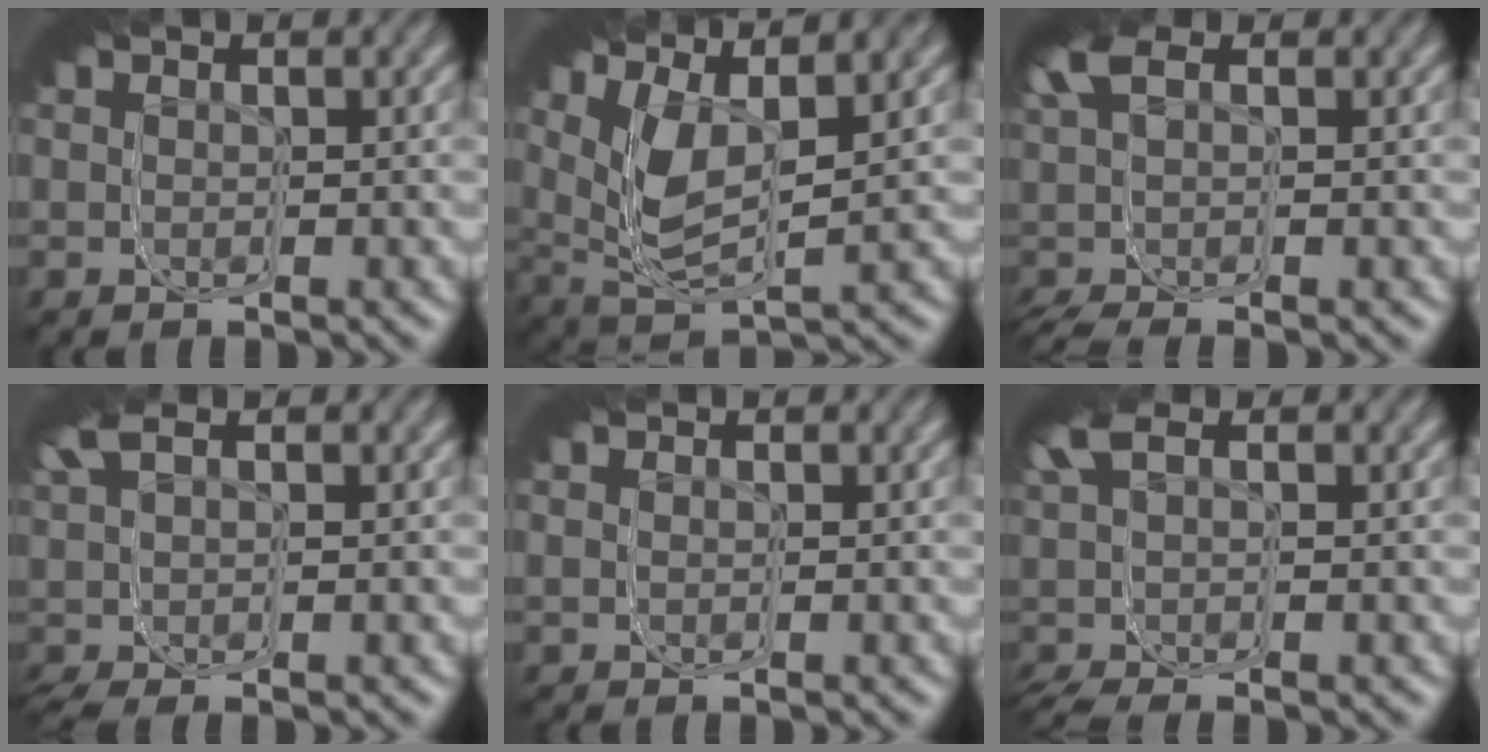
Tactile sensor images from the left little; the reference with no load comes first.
{"total": 8.8, "force": [2.5, 5.6, 6.4], "torque": [-0.117, 0.012, 0.025]}
{"total": 2.6, "force": [0.8, 1.2, 2.2], "torque": [-0.045, 0.019, 0.004]}
{"total": 2.4, "force": [1.5, 0.8, 1.7], "torque": [-0.038, 0.027, 0.012]}
{"total": 0.8, "force": [0.4, -0.7, -0.3], "torque": [0.008, 0.007, 0.003]}
{"total": 2.1, "force": [0.7, 0.7, 1.9], "torque": [-0.038, 0.019, 0.005]}